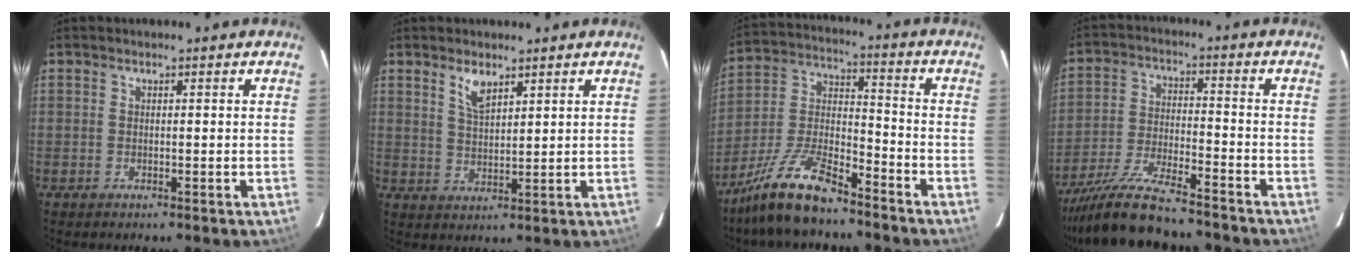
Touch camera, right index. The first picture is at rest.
{"total": 4.1, "force": [2.8, 1.5, 2.6], "torque": [-0.050, -0.001, 0.054]}
{"total": 13.8, "force": [-10.5, 3.8, 8.1], "torque": [-0.180, 0.006, -0.202]}
{"total": 14.6, "force": [-13.1, 1.6, 6.3], "torque": [-0.135, -0.023, -0.229]}